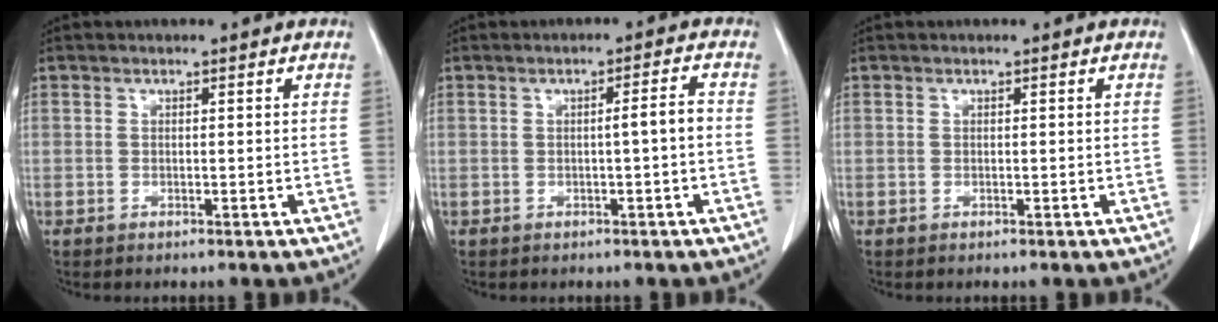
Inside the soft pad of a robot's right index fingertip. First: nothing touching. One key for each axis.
{"total": 2.6, "fx": -0.4, "fy": -0.2, "fz": 2.5, "tx": -0.035, "ty": 0.003, "tz": -0.007}
{"total": 0.0}